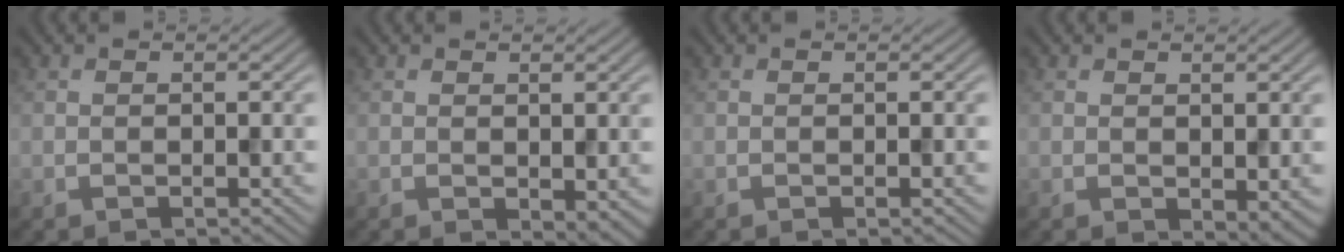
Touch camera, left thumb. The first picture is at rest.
{"total": 1.9, "force": [0.0, 1.1, 1.6], "torque": [-0.024, -0.008, 0.004]}
{"total": 0.0}
{"total": 2.2, "force": [-0.1, 1.2, 1.8], "torque": [-0.028, -0.007, 0.003]}